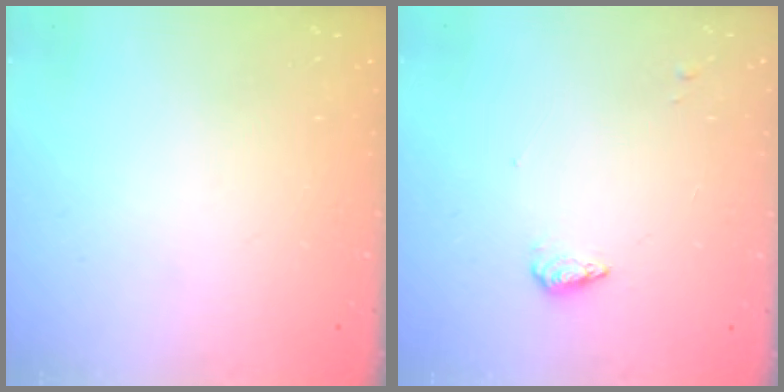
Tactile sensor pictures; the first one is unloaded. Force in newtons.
{"total": 3.4, "press": 3.4, "slide": 0.5}